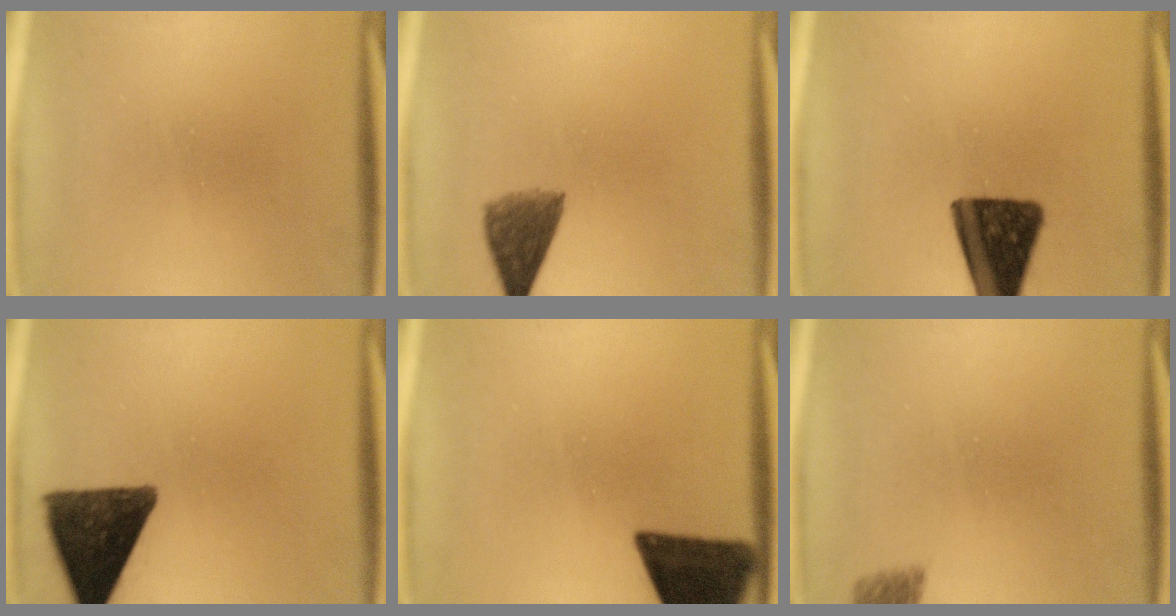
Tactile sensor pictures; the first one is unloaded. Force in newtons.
{"total": 5.5}
{"total": 15.1}
{"total": 13.9}
{"total": 14.7}
{"total": 2.7}